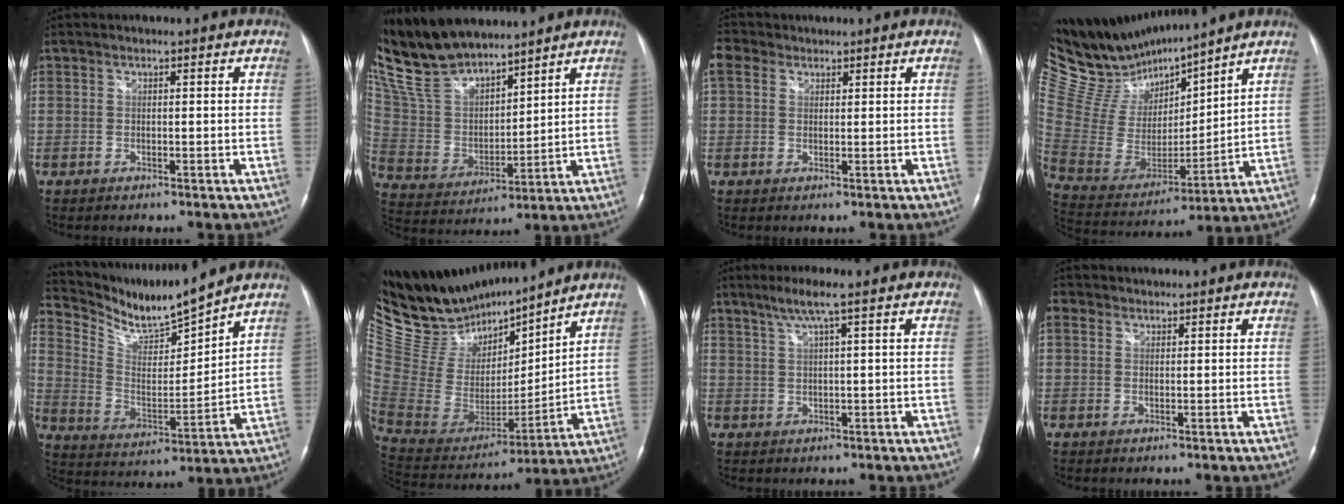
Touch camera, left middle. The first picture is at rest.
{"total": 18.6, "force": [16.2, 5.1, 7.8], "torque": [-0.171, 0.019, 0.318]}
{"total": 3.7, "force": [2.1, 2.7, 1.4], "torque": [-0.043, 0.021, 0.043]}
{"total": 18.8, "force": [17.3, 3.1, 6.5], "torque": [-0.141, -0.004, 0.331]}
{"total": 11.5, "force": [11.1, -0.2, 3.0], "torque": [-0.073, -0.010, 0.217]}
{"total": 21.1, "force": [19.1, 5.3, 7.1], "torque": [-0.147, -0.012, 0.344]}
{"total": 4.1, "force": [2.3, -0.6, 3.3], "torque": [-0.073, 0.006, 0.046]}
{"total": 2.0, "force": [1.1, 1.5, 0.6], "torque": [-0.015, 0.014, 0.022]}